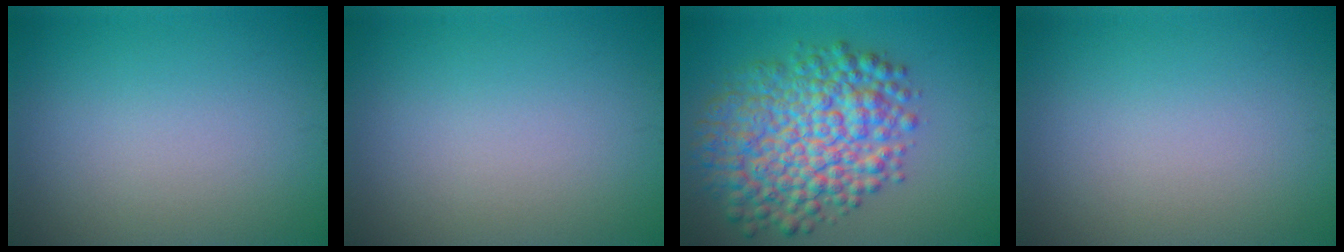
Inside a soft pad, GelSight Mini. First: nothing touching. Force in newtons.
{"total": 0.0}
{"total": 9.5, "press": 9.5, "slide": 0.3}
{"total": 0.0}